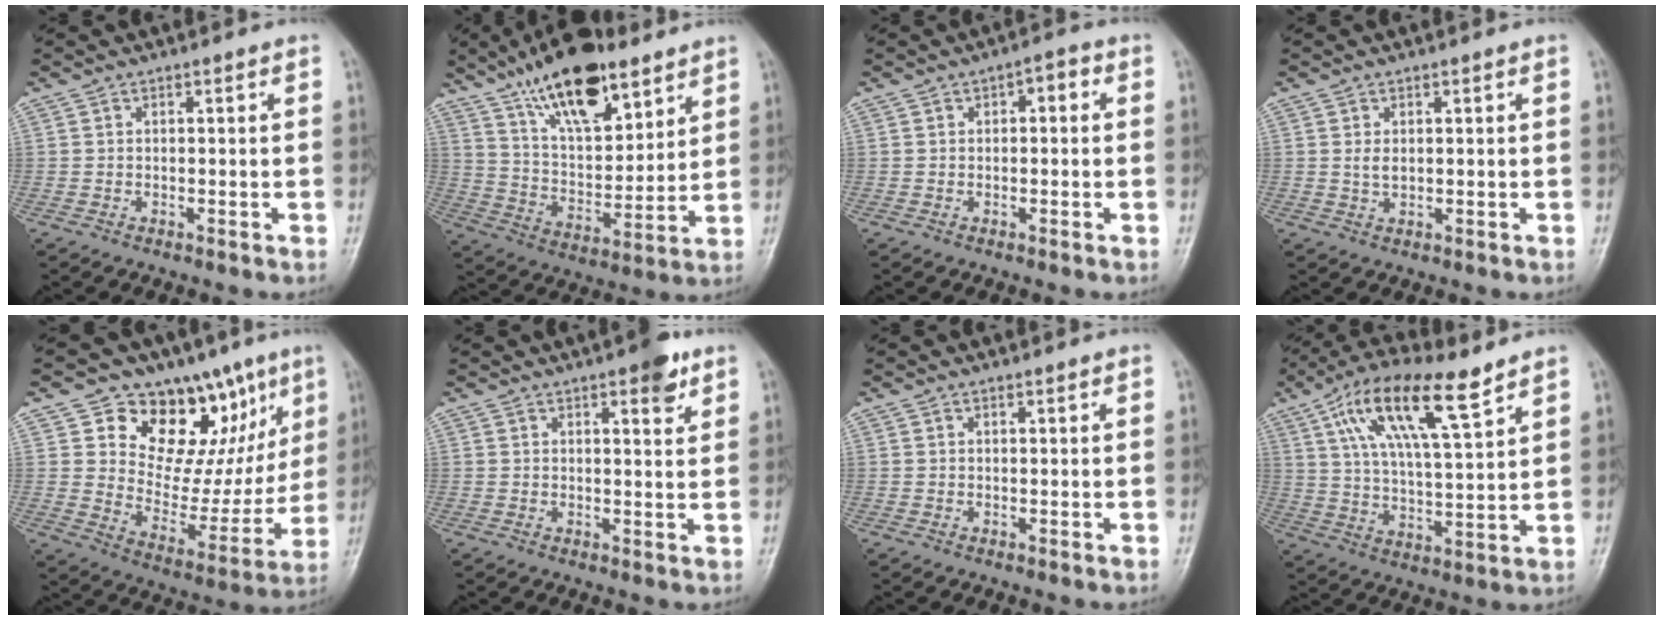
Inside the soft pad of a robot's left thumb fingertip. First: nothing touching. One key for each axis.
{"total": 19.3, "fx": 12.5, "fy": 8.0, "fz": 12.4, "tx": -0.172, "ty": -0.059, "tz": 0.224}
{"total": 3.0, "fx": 0.7, "fy": 1.7, "fz": 2.4, "tx": -0.020, "ty": 0.010, "tz": 0.003}
{"total": 1.9, "fx": 0.5, "fy": 1.2, "fz": 1.4, "tx": -0.024, "ty": -0.003, "tz": 0.013}
{"total": 21.3, "fx": 10.9, "fy": 13.2, "fz": 12.7, "tx": -0.103, "ty": -0.043, "tz": 0.173}
{"total": 5.1, "fx": 3.1, "fy": 1.6, "fz": 3.7, "tx": -0.039, "ty": -0.013, "tz": 0.037}
{"total": 0.6, "fx": 0.5, "fy": 0.2, "fz": 0.2, "tx": -0.006, "ty": -0.004, "tz": 0.008}
{"total": 16.3, "fx": 8.9, "fy": 5.1, "fz": 12.7, "tx": -0.215, "ty": -0.019, "tz": 0.160}